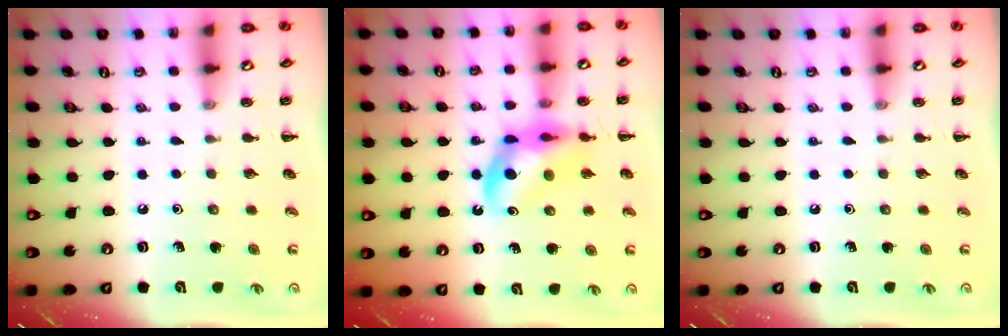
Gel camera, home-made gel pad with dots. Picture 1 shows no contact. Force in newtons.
{"total": 11.3, "press": 10.8, "slide": 3.2}
{"total": 0.0}